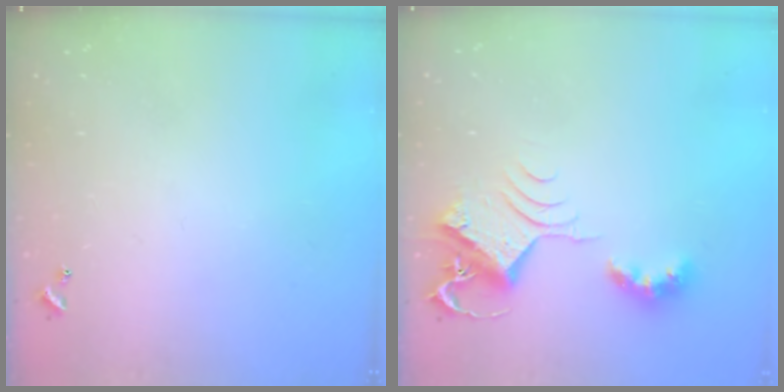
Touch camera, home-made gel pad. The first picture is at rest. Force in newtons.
{"total": 8.1, "press": 8.1, "slide": 0.2}